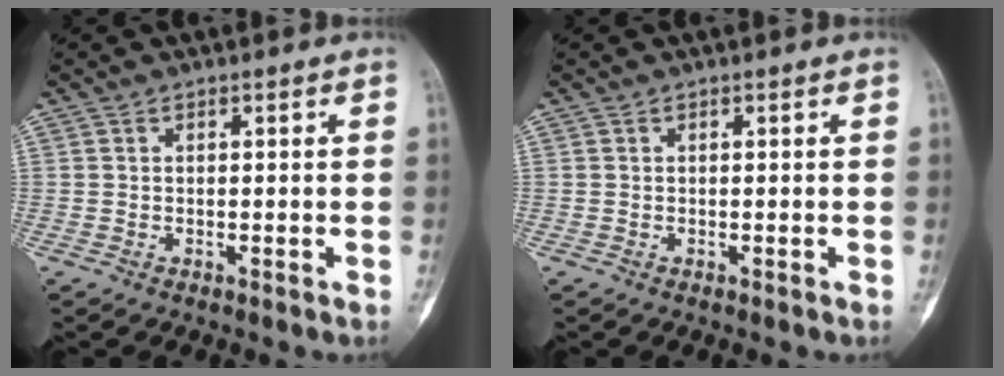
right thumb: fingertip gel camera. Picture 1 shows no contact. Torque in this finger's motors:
{"motor_torque": [-0.01, -0.01, 0.13, 0.00, 0.00]}